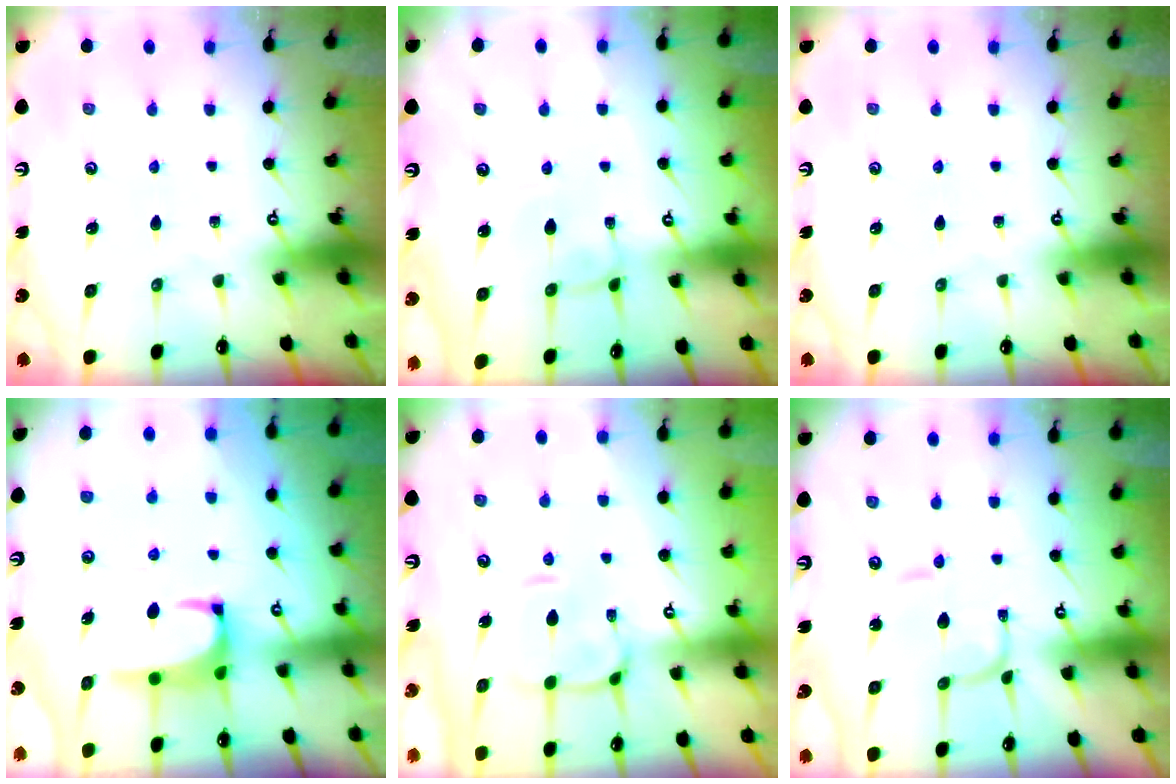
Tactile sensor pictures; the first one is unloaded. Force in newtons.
{"total": 2.9, "press": 2.9, "slide": 0.2}
{"total": 0.0}
{"total": 1.3, "press": 1.2, "slide": 0.5}
{"total": 4.6, "press": 4.5, "slide": 1.3}
{"total": 1.6, "press": 1.6, "slide": 0.1}